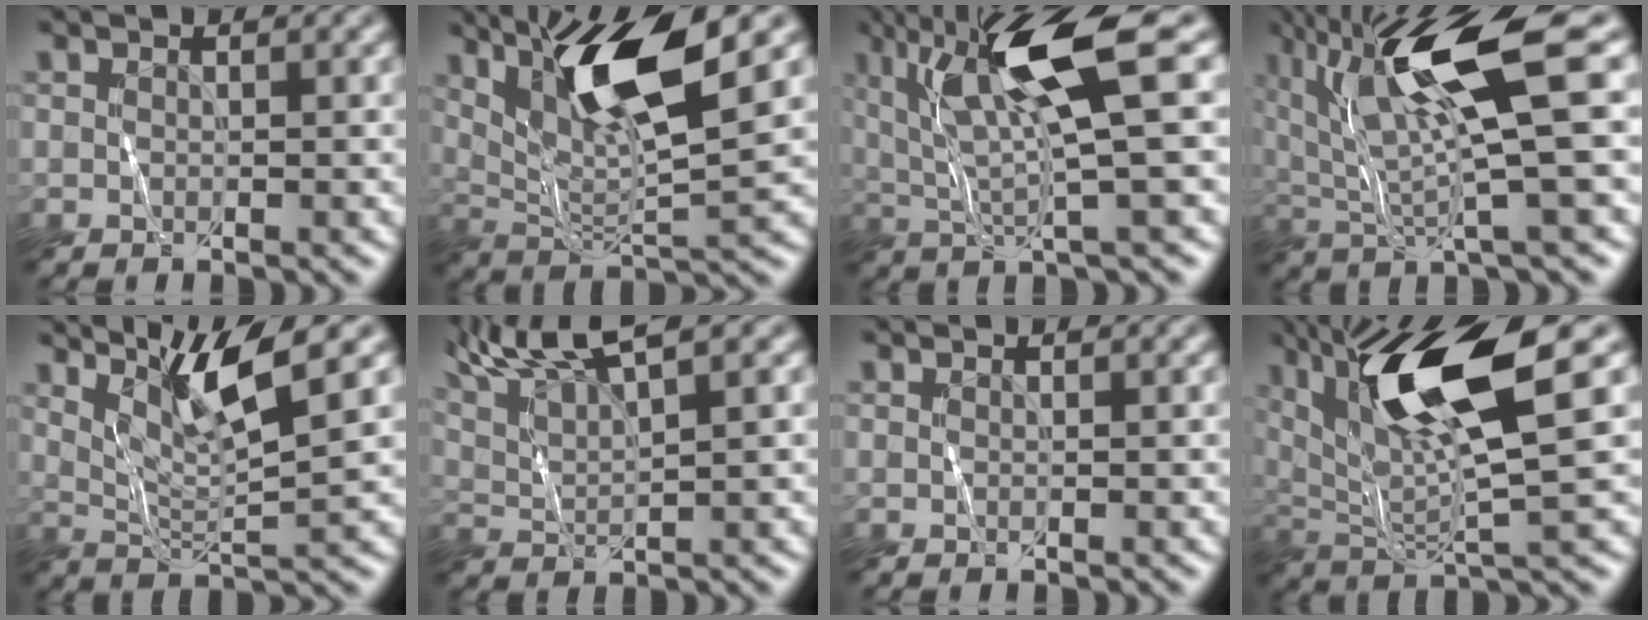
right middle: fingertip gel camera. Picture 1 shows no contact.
{"total": 9.3, "force": [4.4, 1.9, 8.0], "torque": [-0.135, -0.005, 0.084]}
{"total": 9.2, "force": [3.1, 1.4, 8.6], "torque": [-0.148, 0.004, 0.061]}
{"total": 11.0, "force": [4.1, 2.2, 9.9], "torque": [-0.168, 0.007, 0.080]}
{"total": 6.1, "force": [3.7, 0.8, 4.8], "torque": [-0.084, 0.006, 0.072]}
{"total": 8.5, "force": [6.3, 1.8, 5.3], "torque": [-0.090, 0.029, 0.091]}
{"total": 0.0}
{"total": 10.6, "force": [4.5, 2.2, 9.3], "torque": [-0.163, 0.003, 0.087]}